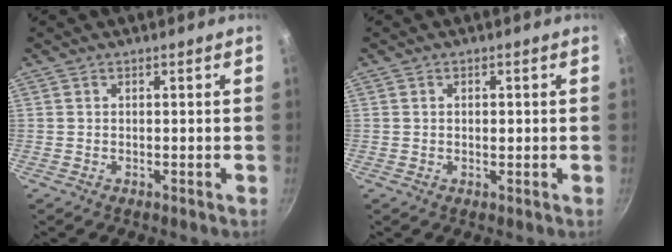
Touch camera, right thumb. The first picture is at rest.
{"total": 1.4, "force": [0.1, 0.9, 1.1], "torque": [-0.014, 0.002, 0.004]}